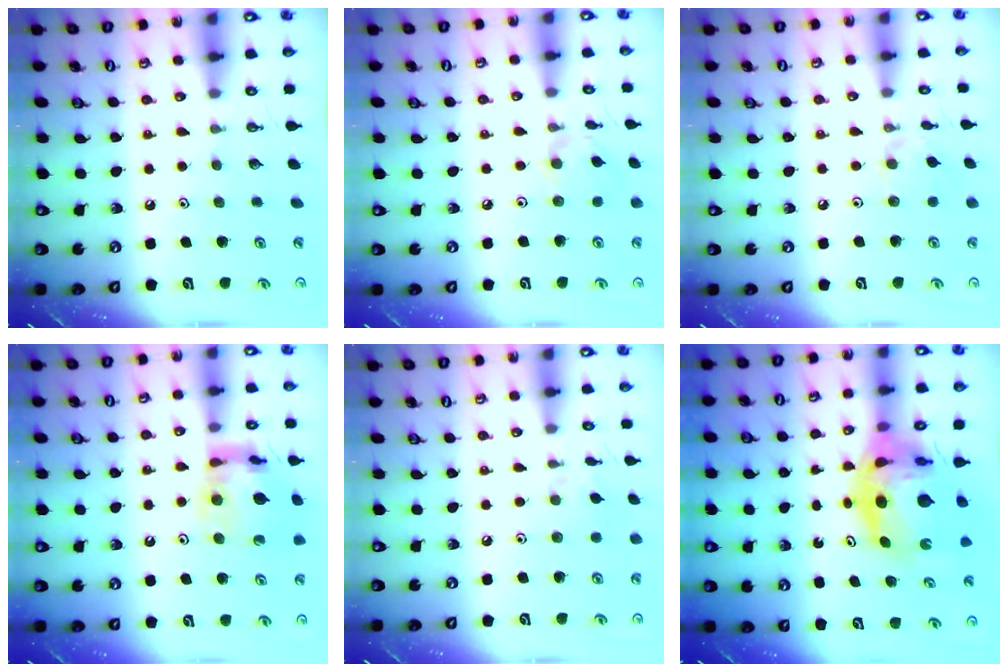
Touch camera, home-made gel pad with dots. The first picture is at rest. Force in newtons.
{"total": 2.7, "press": 2.7, "slide": 0.3}
{"total": 2.4, "press": 2.4, "slide": 0.5}
{"total": 12.5, "press": 12.4, "slide": 1.4}
{"total": 1.9, "press": 1.8, "slide": 0.6}
{"total": 15.0, "press": 14.9, "slide": 2.0}